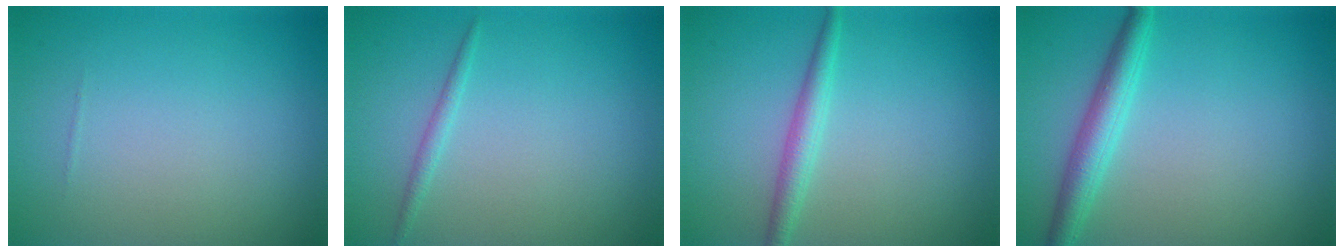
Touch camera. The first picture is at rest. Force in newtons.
{"total": 0.9, "press": 0.9, "slide": 0.0}
{"total": 2.0, "press": 2.0, "slide": 0.1}
{"total": 3.0, "press": 3.0, "slide": 0.1}